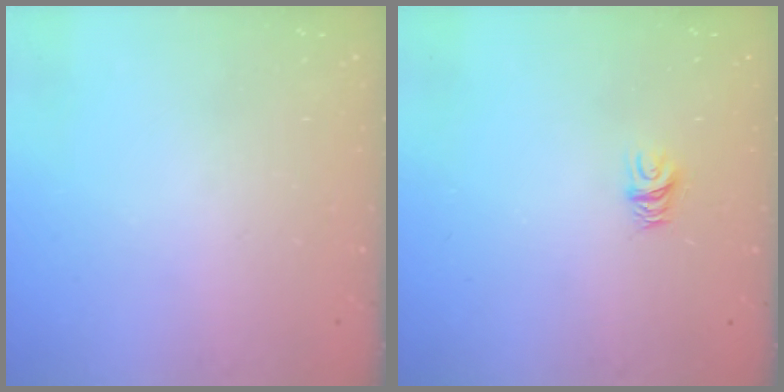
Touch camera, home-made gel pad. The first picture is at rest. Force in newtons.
{"total": 6.2, "press": 6.2, "slide": 0.5}